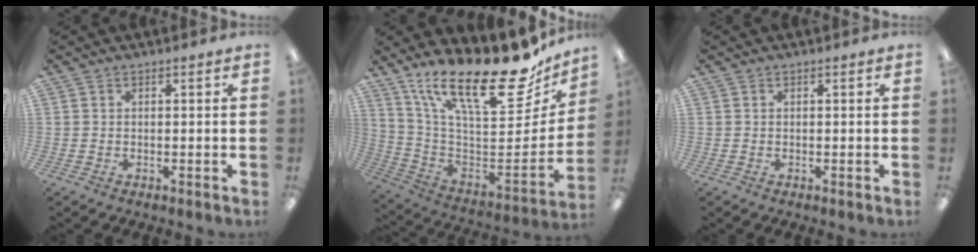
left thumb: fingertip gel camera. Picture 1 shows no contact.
{"total": 26.3, "force": [18.4, 8.8, 16.7], "torque": [-0.253, -0.141, 0.309]}
{"total": 0.0}